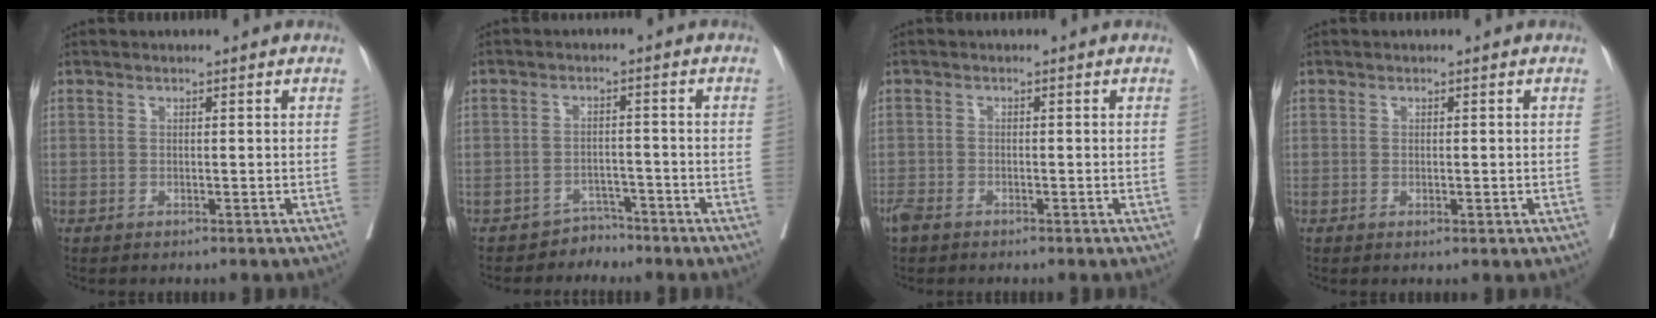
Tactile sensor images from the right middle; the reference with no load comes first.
{"total": 2.7, "force": [-2.3, 1.3, -0.8], "torque": [0.019, 0.007, -0.034]}
{"total": 2.3, "force": [-1.9, 0.8, 0.9], "torque": [-0.020, -0.003, -0.036]}
{"total": 0.8, "force": [-0.2, 0.3, 0.7], "torque": [-0.014, -0.004, -0.001]}